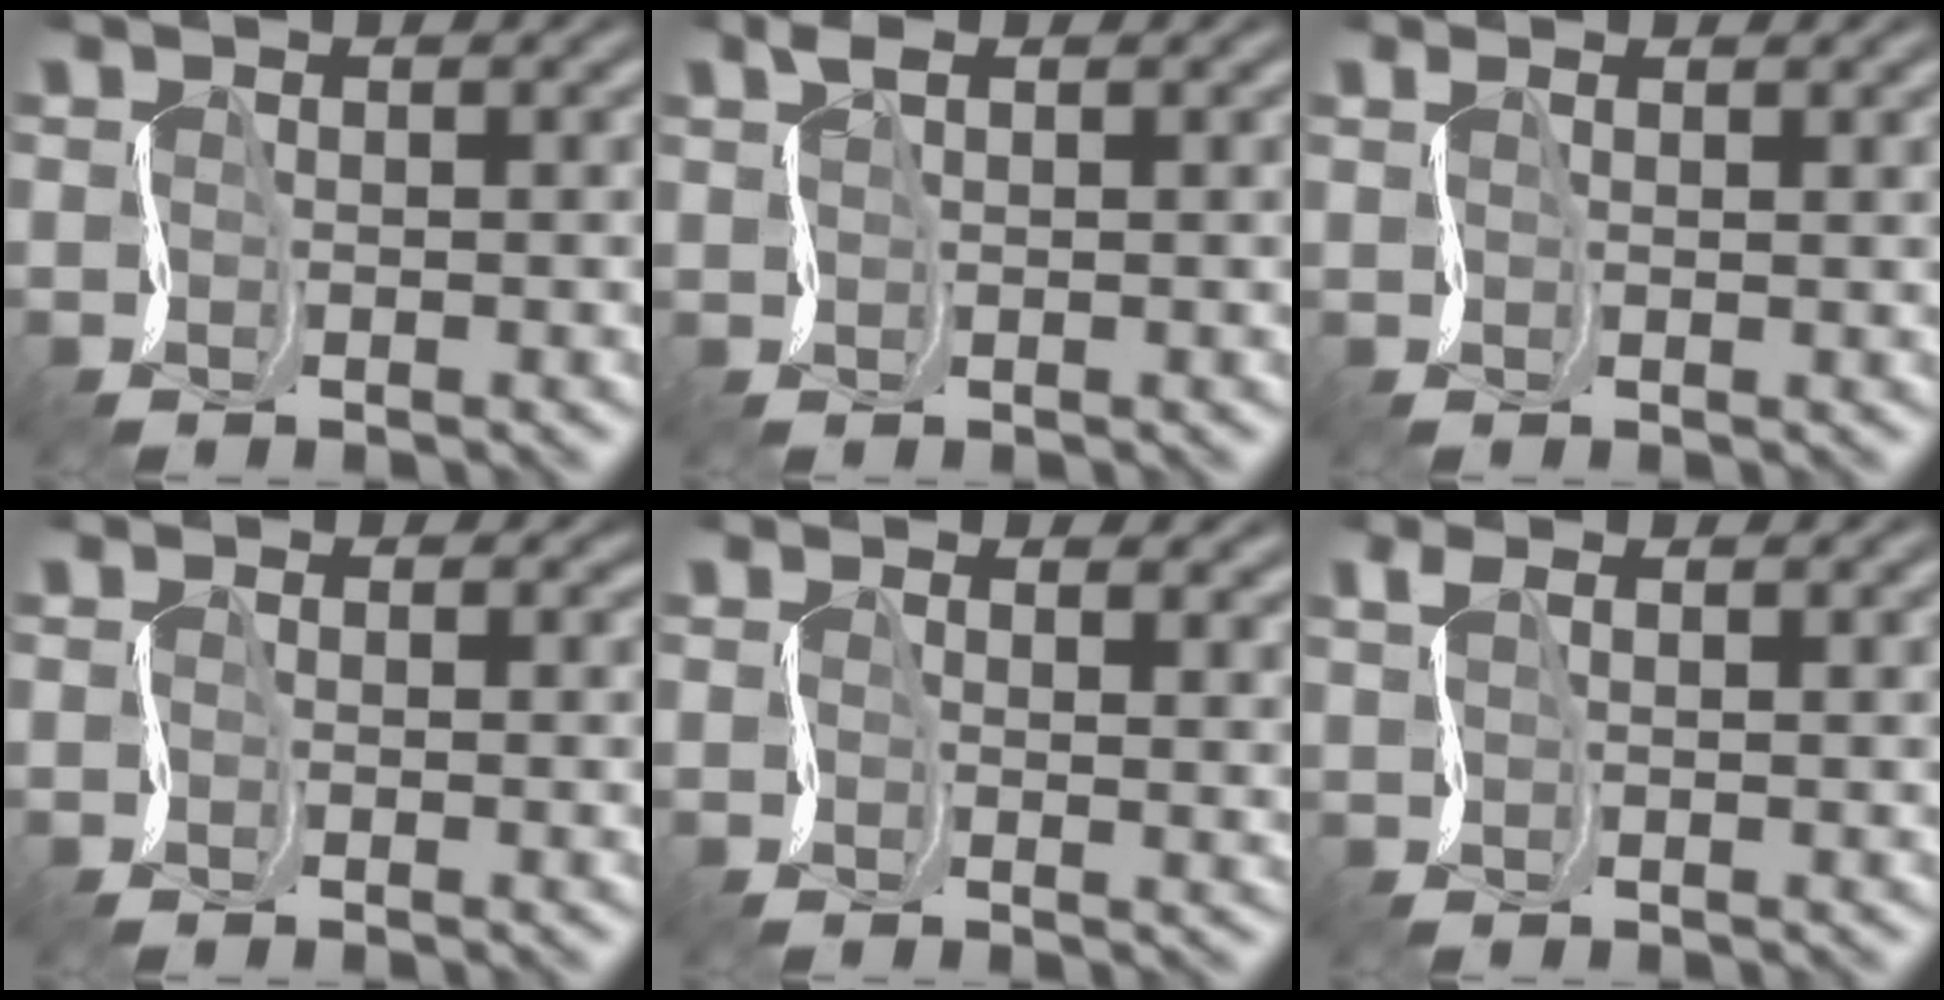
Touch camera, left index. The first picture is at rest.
{"total": 1.3, "force": [1.2, 0.6, 0.1], "torque": [-0.001, 0.010, 0.020]}
{"total": 1.3, "force": [1.2, 0.7, 0.0], "torque": [0.010, 0.009, 0.016]}
{"total": 1.3, "force": [0.4, 1.1, -0.5], "torque": [0.020, 0.004, 0.005]}
{"total": 3.8, "force": [2.6, 2.3, 1.6], "torque": [-0.003, 0.006, 0.033]}
{"total": 2.0, "force": [1.7, 0.9, 0.7], "torque": [-0.007, 0.012, 0.027]}